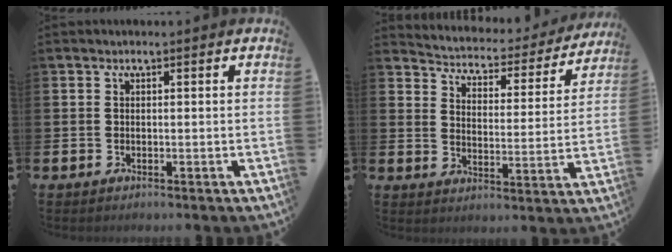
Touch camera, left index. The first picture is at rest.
{"total": 3.9, "force": [3.7, 1.3, 0.4], "torque": [-0.038, -0.035, 0.055]}